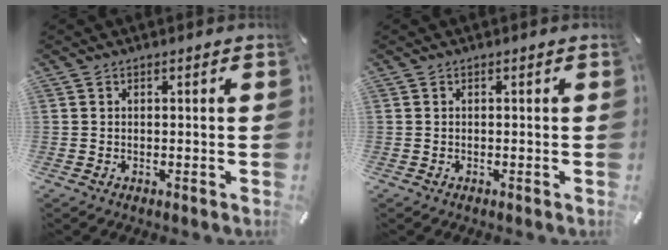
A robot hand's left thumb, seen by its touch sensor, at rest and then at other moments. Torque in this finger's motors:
{"motor_torque": [-0.01, 0.00, 0.00, 0.00, 0.00]}